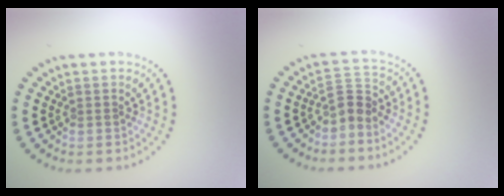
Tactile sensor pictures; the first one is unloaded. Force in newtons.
{"total": 2.2, "press": 1.5, "slide": 1.6}